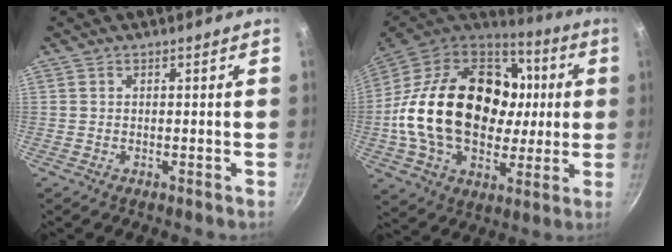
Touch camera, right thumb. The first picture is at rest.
{"total": 31.8, "force": [1.7, 22.4, 22.5], "torque": [-0.384, 0.030, 0.037]}